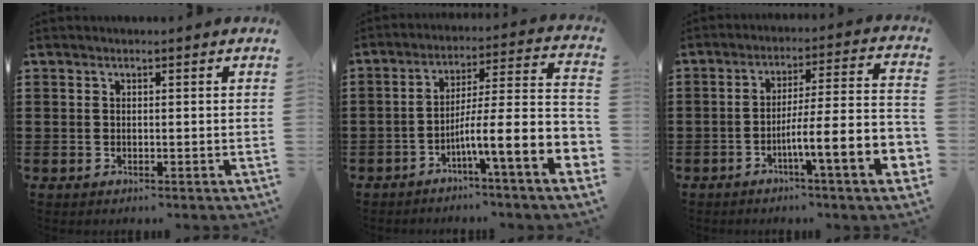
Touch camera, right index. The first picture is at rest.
{"total": 9.4, "force": [-3.4, 0.1, 8.7], "torque": [-0.150, -0.039, -0.075]}
{"total": 8.9, "force": [-3.8, 0.2, 8.1], "torque": [-0.133, -0.032, -0.076]}